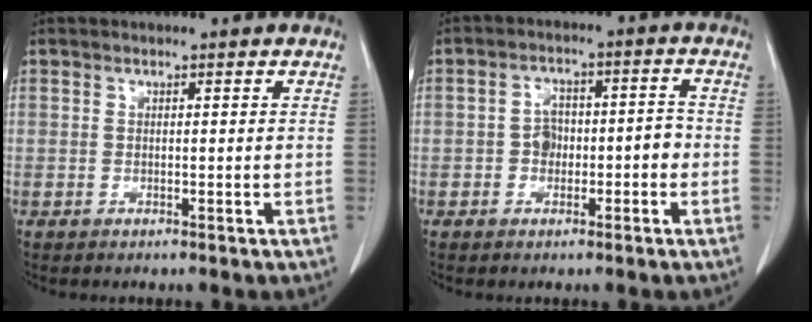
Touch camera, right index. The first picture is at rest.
{"total": 6.3, "force": [-1.4, 3.9, 4.7], "torque": [-0.083, 0.038, -0.018]}